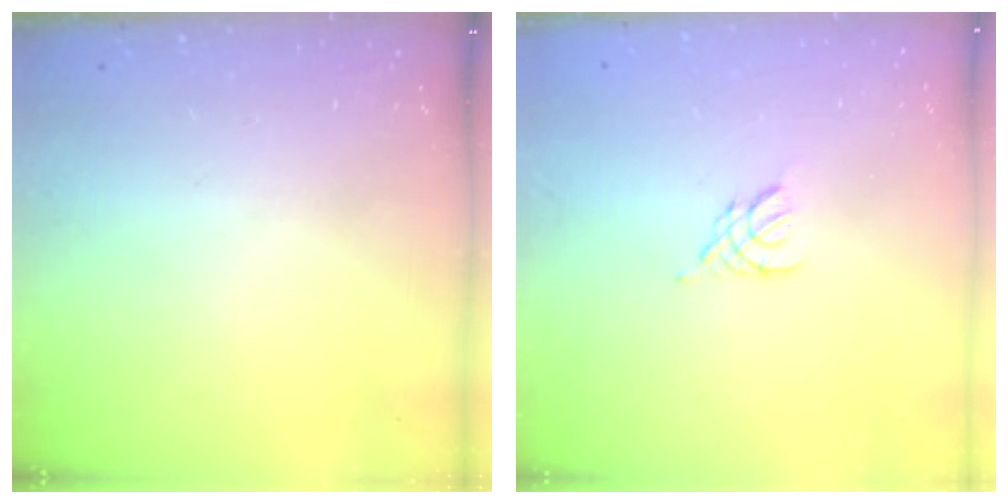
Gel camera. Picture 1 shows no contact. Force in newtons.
{"total": 3.0, "press": 3.0, "slide": 0.6}